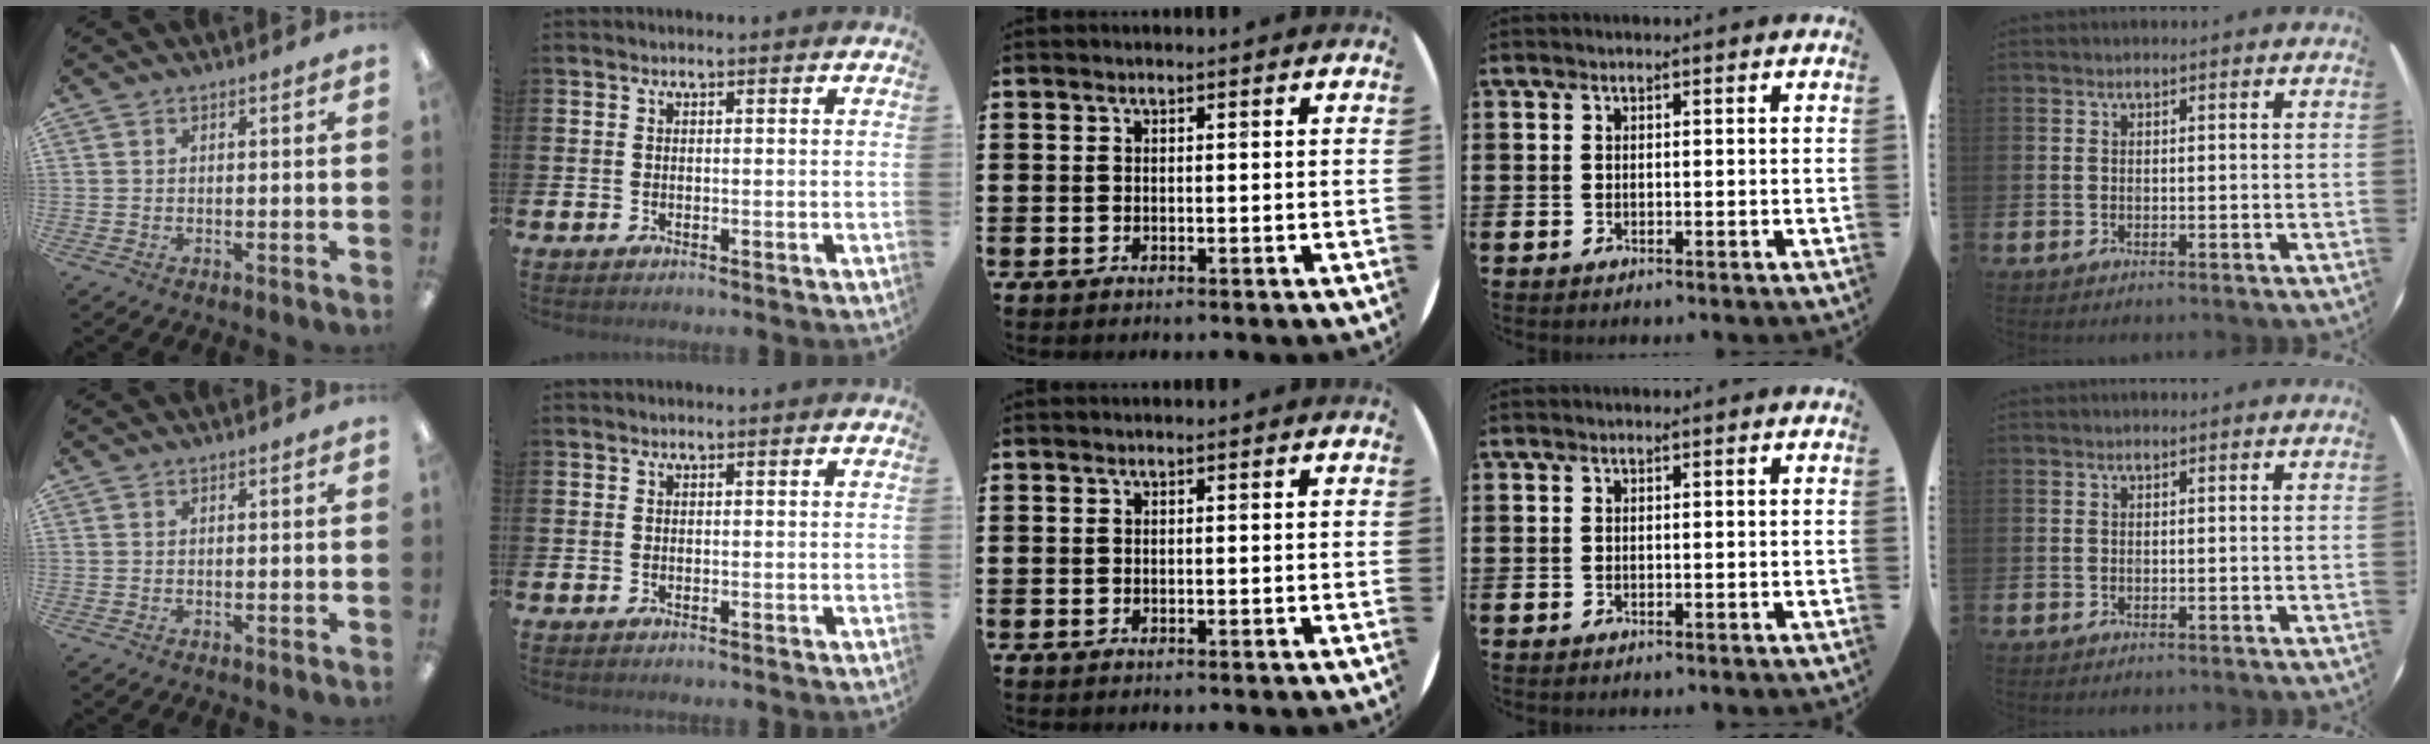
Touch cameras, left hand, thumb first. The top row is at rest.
{}